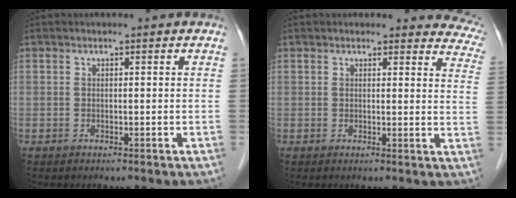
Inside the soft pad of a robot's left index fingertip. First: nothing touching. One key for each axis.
{"total": 11.6, "fx": 11.0, "fy": 3.4, "fz": 1.4, "tx": 0.040, "ty": -0.050, "tz": 0.079}